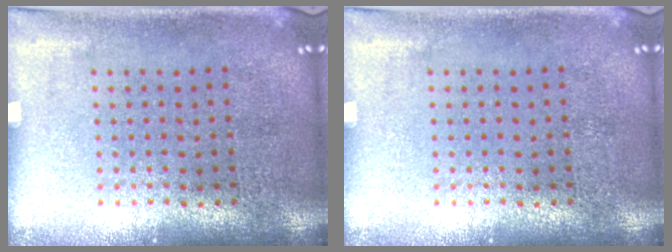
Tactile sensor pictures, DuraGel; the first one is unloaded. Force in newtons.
{"total": 0.0}